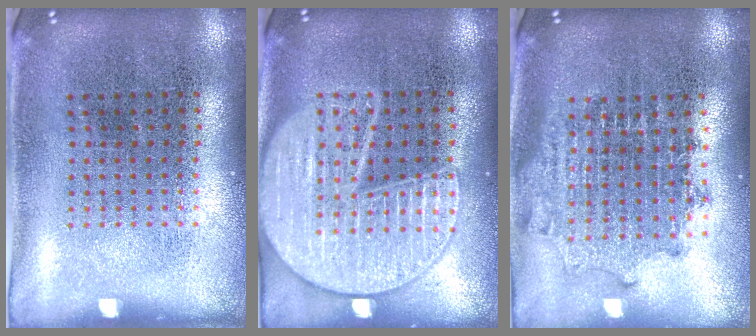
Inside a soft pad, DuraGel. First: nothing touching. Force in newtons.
{"total": 3.0, "press": 3.0, "slide": 0.2}
{"total": 1.8, "press": 1.4, "slide": 1.0}